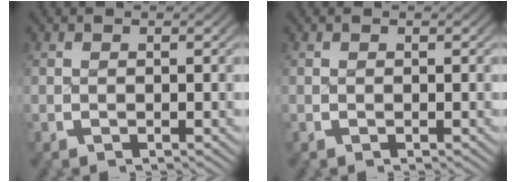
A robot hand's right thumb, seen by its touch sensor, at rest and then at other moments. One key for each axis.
{"total": 0.0}